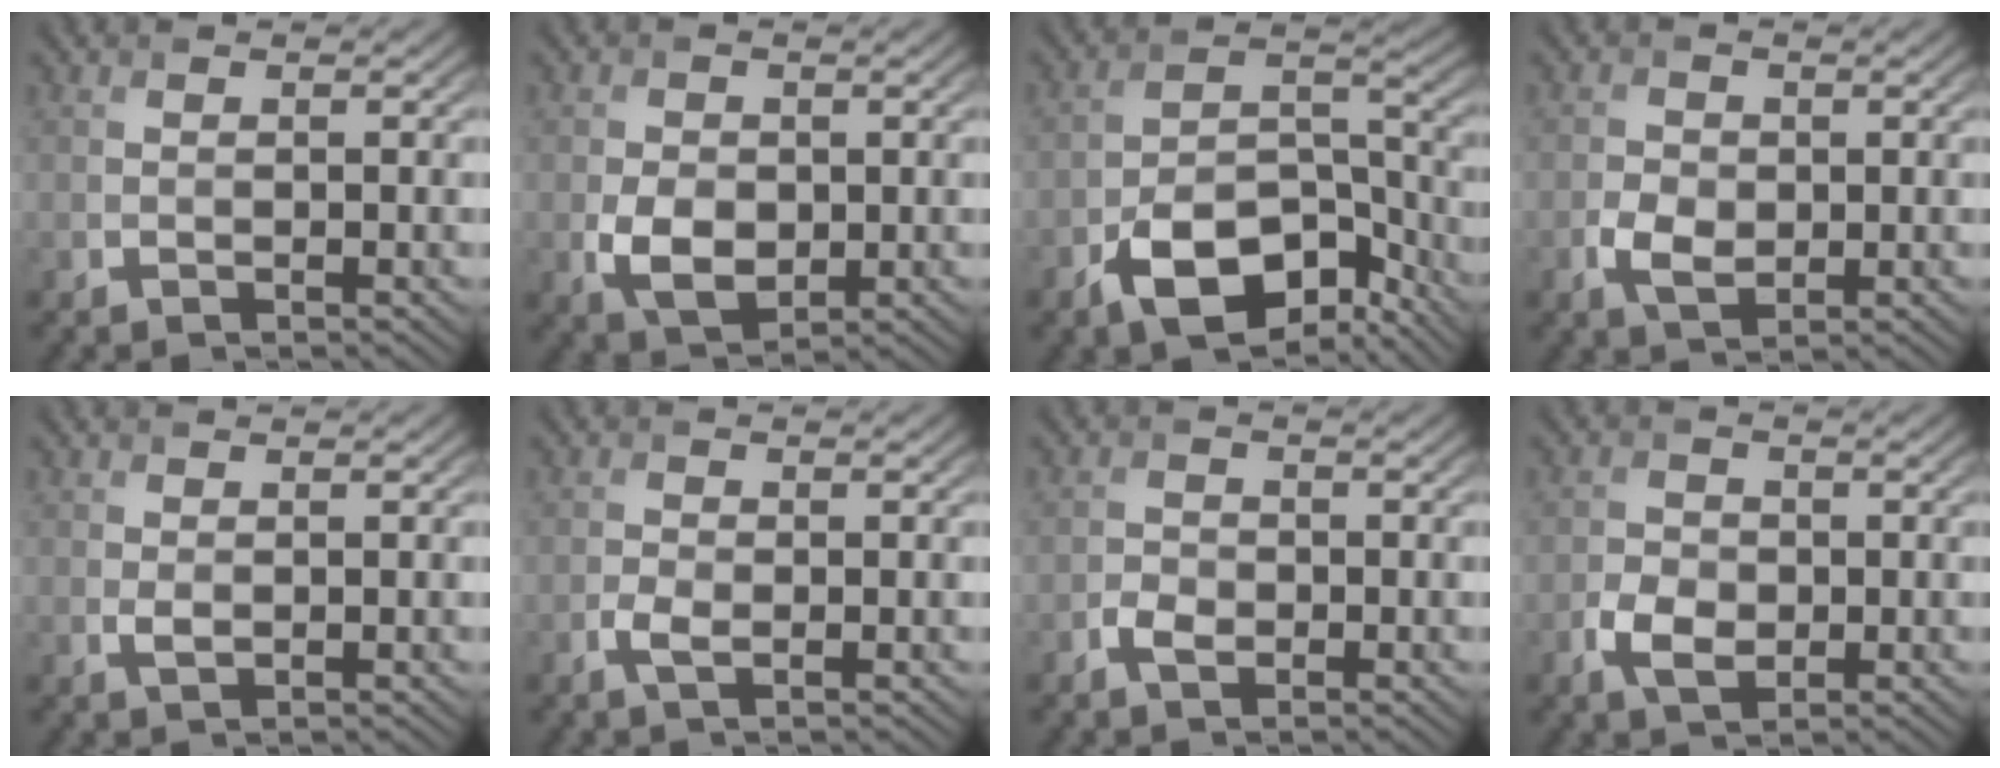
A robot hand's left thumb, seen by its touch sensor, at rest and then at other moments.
{"total": 4.8, "force": [-0.6, 3.5, 3.2], "torque": [-0.069, -0.013, -0.010]}
{"total": 11.6, "force": [-7.1, 6.0, 7.1], "torque": [-0.118, -0.010, -0.129]}
{"total": 3.2, "force": [-0.6, 2.3, 2.1], "torque": [-0.046, -0.005, -0.012]}
{"total": 1.0, "force": [0.1, 0.6, 0.8], "torque": [-0.020, -0.002, 0.003]}
{"total": 1.9, "force": [-0.7, 1.0, 1.5], "torque": [-0.033, -0.002, -0.015]}
{"total": 2.1, "force": [-1.0, 1.4, 1.1], "torque": [-0.025, 0.000, -0.021]}
{"total": 3.7, "force": [-1.1, 2.7, 2.3], "torque": [-0.053, -0.007, -0.025]}